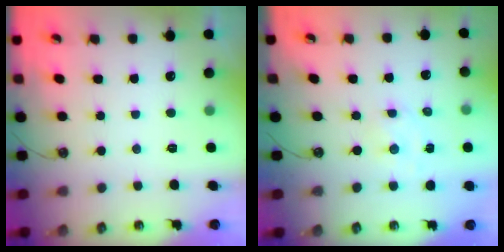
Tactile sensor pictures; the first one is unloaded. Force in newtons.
{"total": 1.5, "press": 1.5, "slide": 0.3}